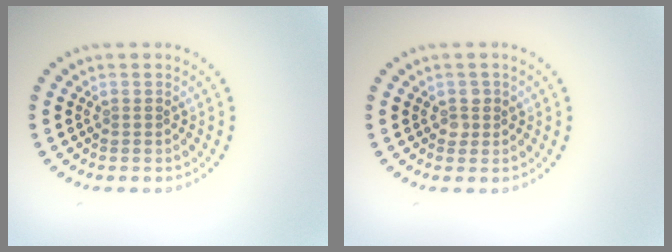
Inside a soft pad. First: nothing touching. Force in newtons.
{"total": 1.1, "press": 1.0, "slide": 0.3}